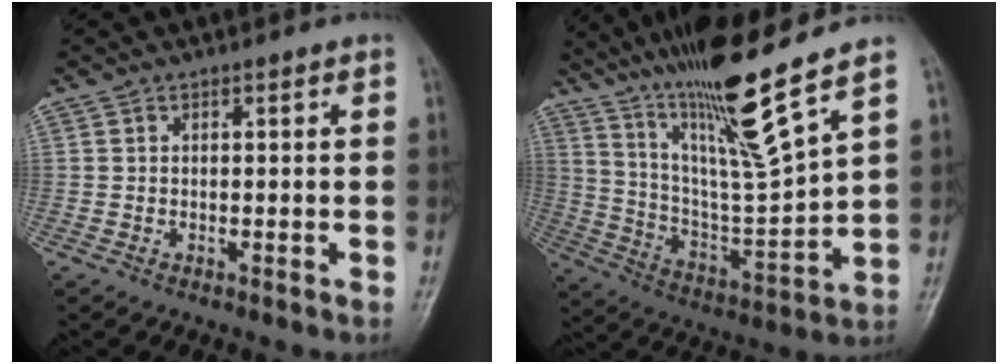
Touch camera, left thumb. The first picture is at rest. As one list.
[{"total": 18.6, "force": [13.0, 0.4, 13.3], "torque": [-0.214, -0.073, 0.238]}]